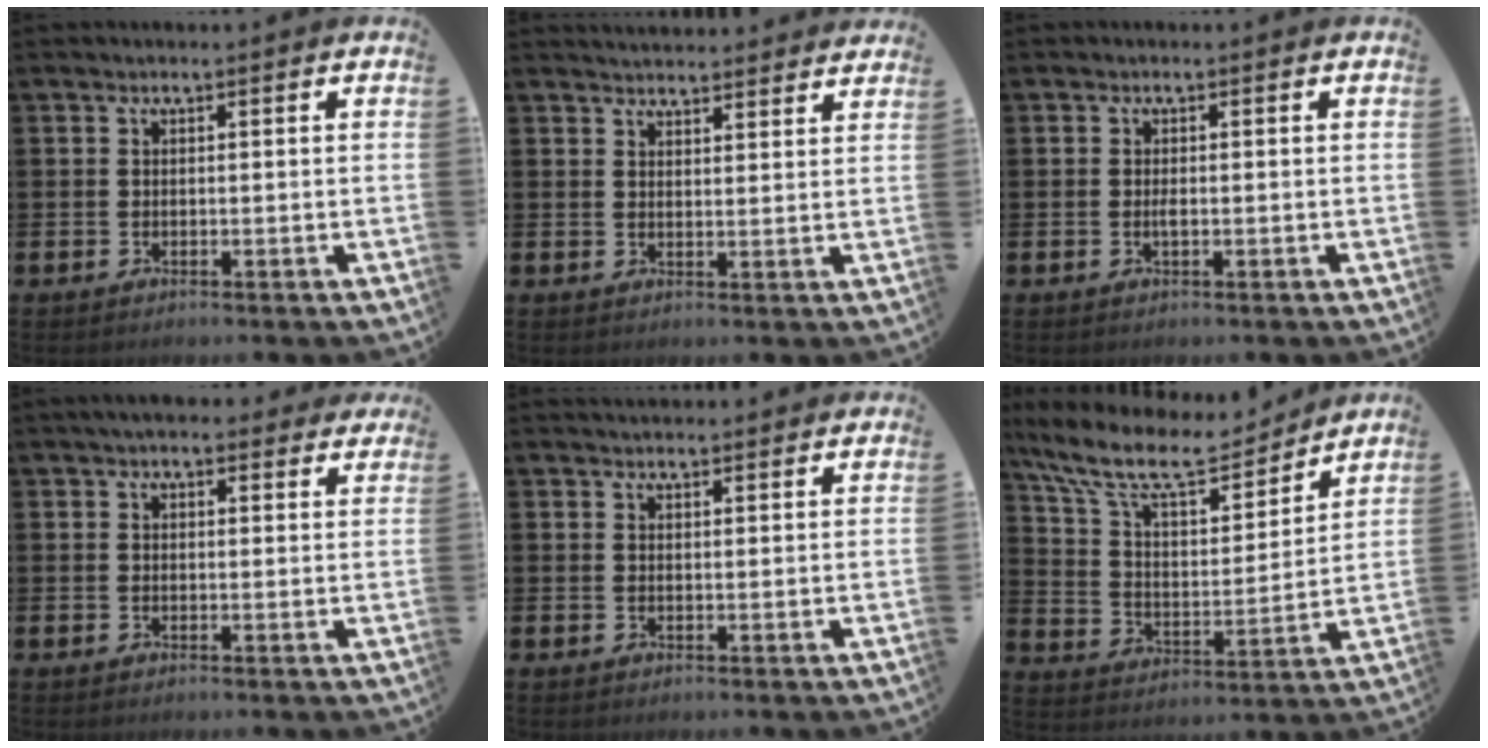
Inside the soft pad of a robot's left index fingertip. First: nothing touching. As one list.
[{"total": 3.6, "force": [3.6, 0.3, -0.1], "torque": [-0.005, -0.021, 0.066]}, {"total": 0.9, "force": [-0.1, 0.2, 0.9], "torque": [-0.023, 0.000, -0.001]}, {"total": 3.3, "force": [3.1, 1.1, 0.6], "torque": [-0.018, -0.006, 0.058]}, {"total": 2.1, "force": [2.0, 0.3, 0.0], "torque": [0.003, -0.010, 0.035]}, {"total": 12.1, "force": [10.3, 3.5, 5.3], "torque": [-0.144, -0.058, 0.178]}]